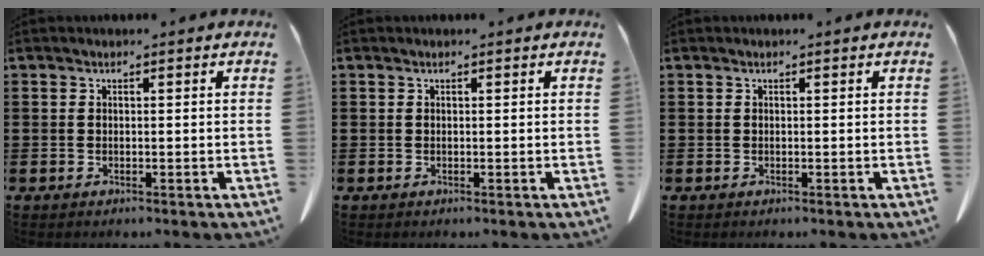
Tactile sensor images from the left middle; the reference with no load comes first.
{"total": 0.0}
{"total": 0.0}